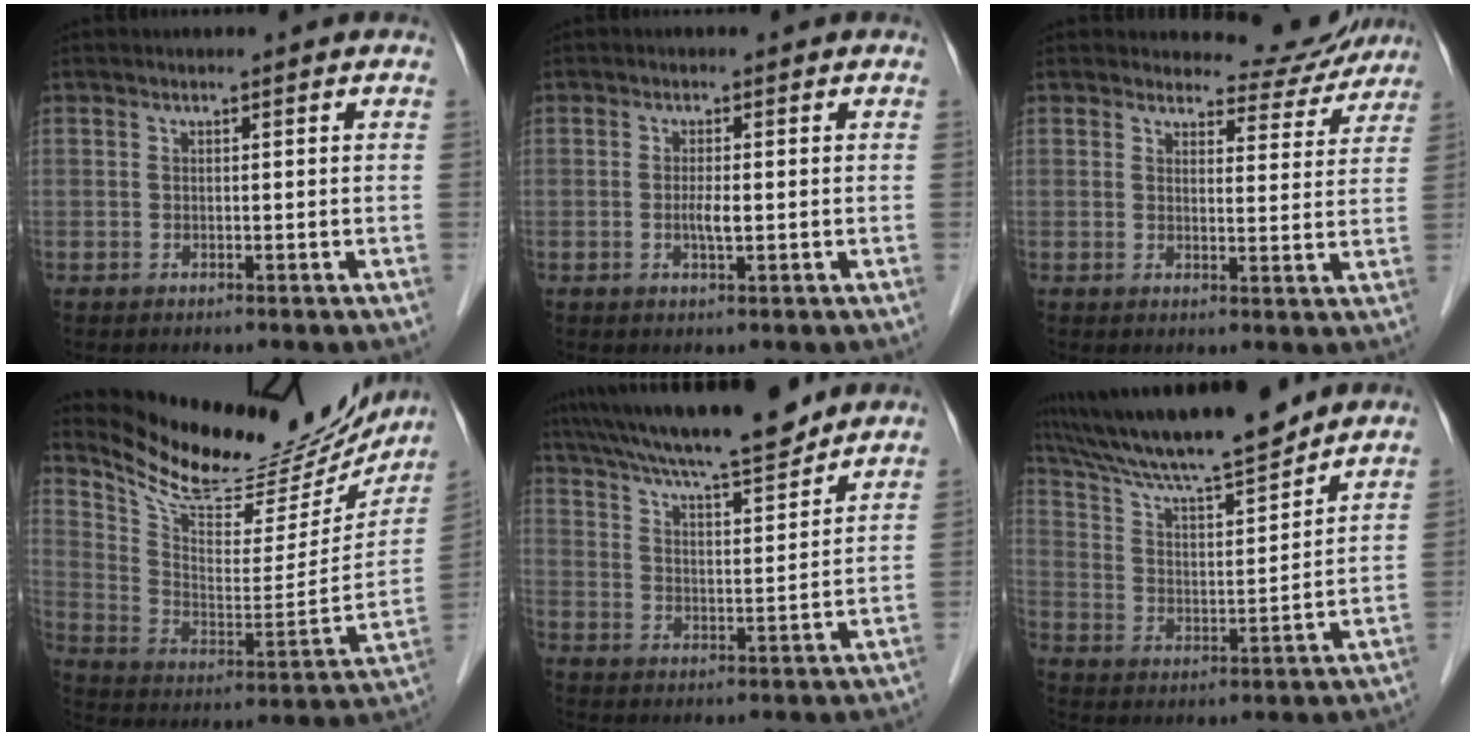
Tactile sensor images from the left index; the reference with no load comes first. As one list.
[{"total": 2.9, "force": [-2.4, 0.2, 1.7], "torque": [-0.032, -0.017, -0.045]}, {"total": 4.1, "force": [3.7, 1.7, -0.6], "torque": [0.022, -0.031, 0.019]}, {"total": 21.0, "force": [18.7, 5.7, 7.6], "torque": [-0.125, -0.055, 0.266]}, {"total": 15.3, "force": [13.0, 1.2, 7.9], "torque": [-0.134, 0.000, 0.198]}, {"total": 13.9, "force": [12.1, 0.4, 6.9], "torque": [-0.122, -0.010, 0.202]}]